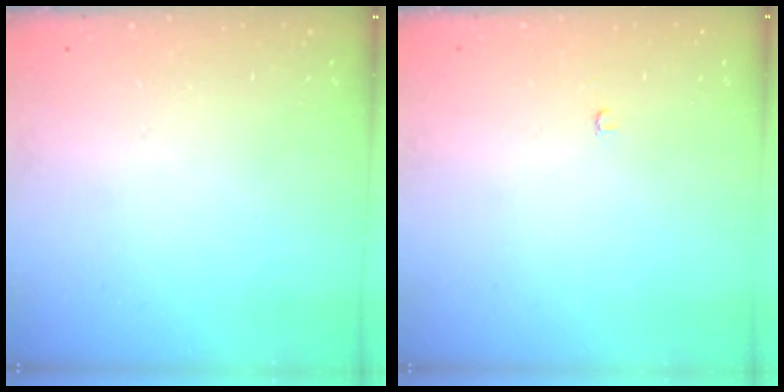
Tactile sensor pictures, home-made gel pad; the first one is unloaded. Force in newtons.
{"total": 2.1, "press": 2.1, "slide": 0.2}